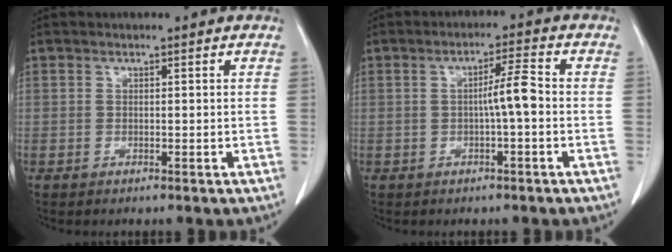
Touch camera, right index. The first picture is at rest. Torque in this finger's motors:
{"motor_torque": [0.57, -0.23, 0.23, 0.07]}